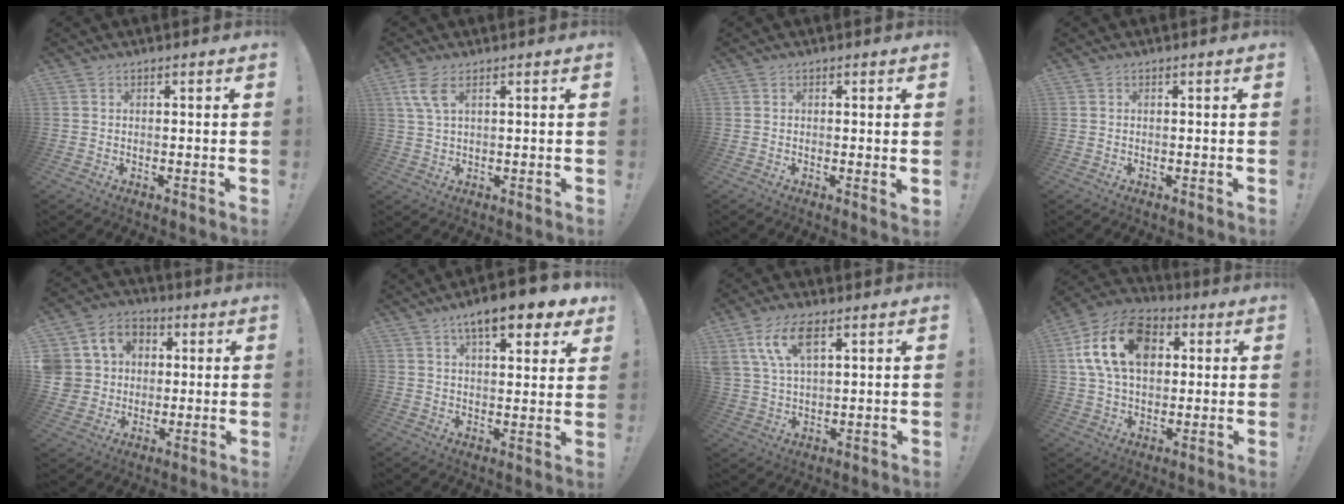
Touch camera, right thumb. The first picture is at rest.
{"total": 6.0, "force": [2.9, 2.3, 4.8], "torque": [-0.101, -0.003, 0.054]}
{"total": 1.8, "force": [0.4, -0.1, 1.7], "torque": [-0.017, -0.008, 0.005]}
{"total": 0.0}
{"total": 10.5, "force": [1.3, 9.9, 3.1], "torque": [-0.061, 0.002, 0.035]}
{"total": 11.3, "force": [7.0, 3.2, 8.3], "torque": [-0.113, -0.040, 0.113]}
{"total": 10.3, "force": [5.0, 4.8, 7.6], "torque": [-0.155, -0.002, 0.096]}
{"total": 18.5, "force": [5.1, 12.6, 12.5], "torque": [-0.221, -0.001, 0.093]}